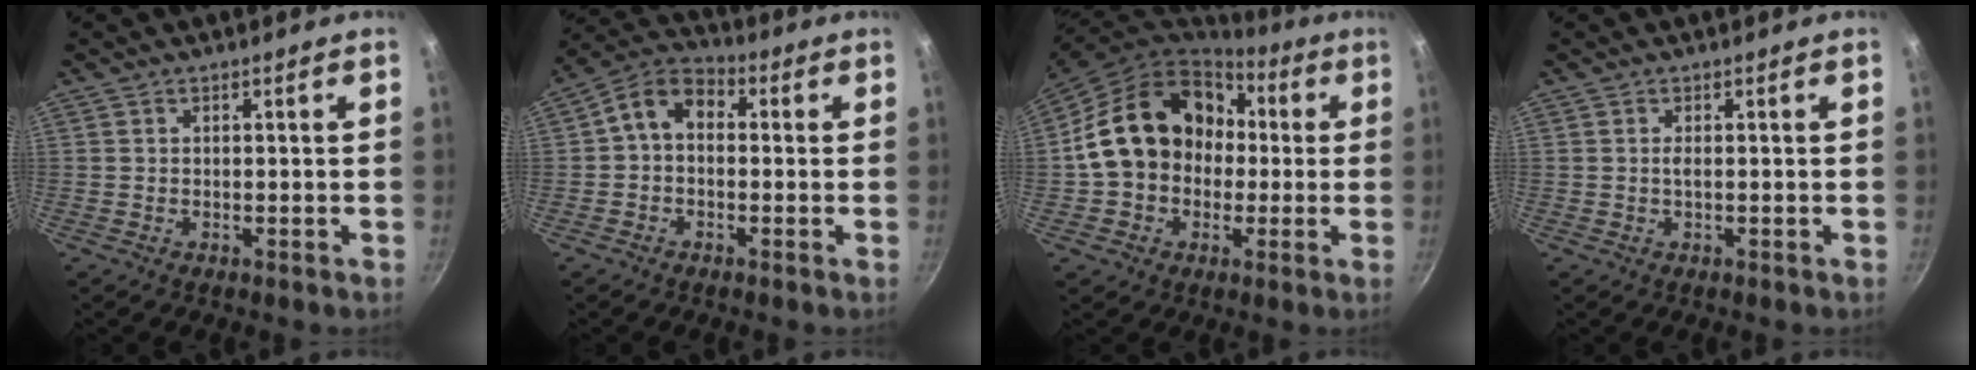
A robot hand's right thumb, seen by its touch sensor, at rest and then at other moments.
{"total": 8.0, "force": [0.5, 5.7, 5.5], "torque": [-0.084, 0.027, -0.014]}
{"total": 19.5, "force": [1.6, 15.9, 11.3], "torque": [-0.171, 0.053, 0.026]}
{"total": 0.9, "force": [0.1, 0.2, 0.9], "torque": [-0.019, 0.000, 0.001]}